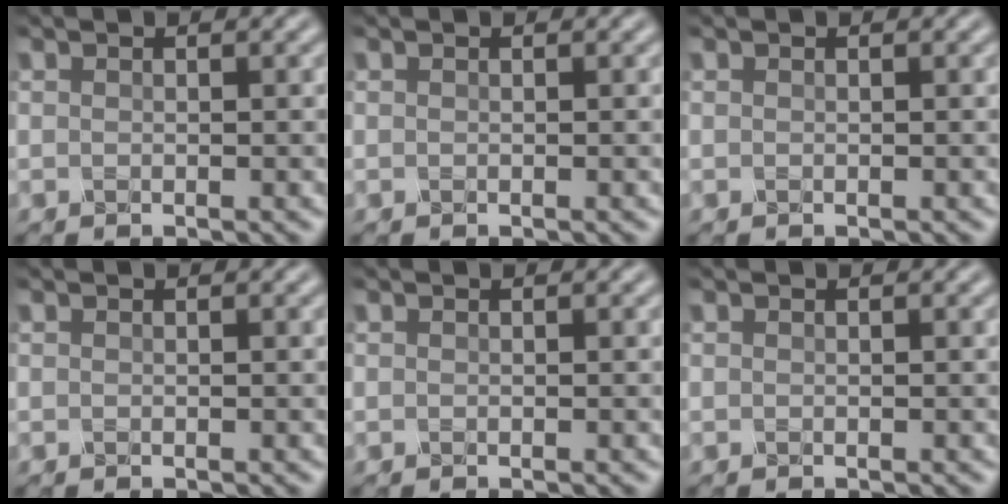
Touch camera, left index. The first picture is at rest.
{"total": 0.0}
{"total": 0.0}
{"total": 0.0}
{"total": 0.0}
{"total": 0.0}